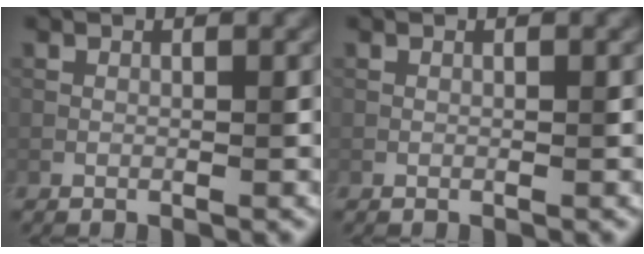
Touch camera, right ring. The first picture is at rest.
{"total": 0.0}